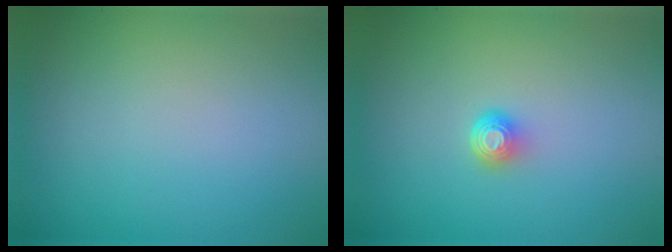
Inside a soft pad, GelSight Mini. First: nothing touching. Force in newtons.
{"total": 1.6, "press": 1.1, "slide": 1.1}